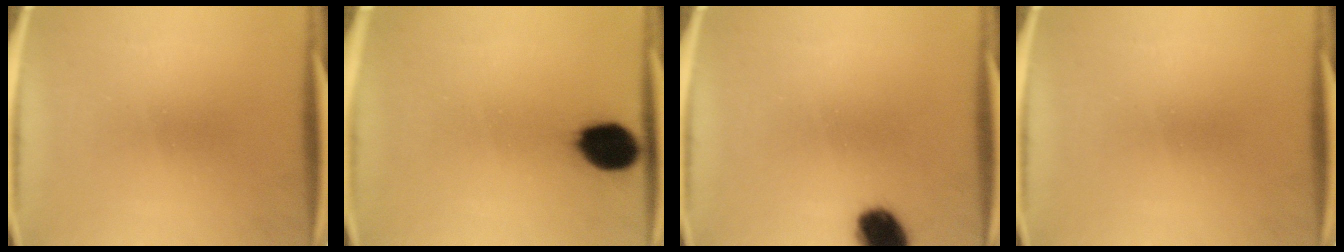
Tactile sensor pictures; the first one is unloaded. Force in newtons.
{"total": 10.4}
{"total": 9.3}
{"total": 0.0}